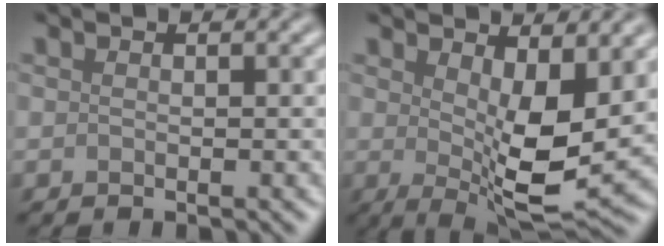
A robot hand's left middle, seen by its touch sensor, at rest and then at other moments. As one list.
[{"total": 7.8, "force": [1.0, 2.7, 7.3], "torque": [-0.121, -0.017, 0.022]}]